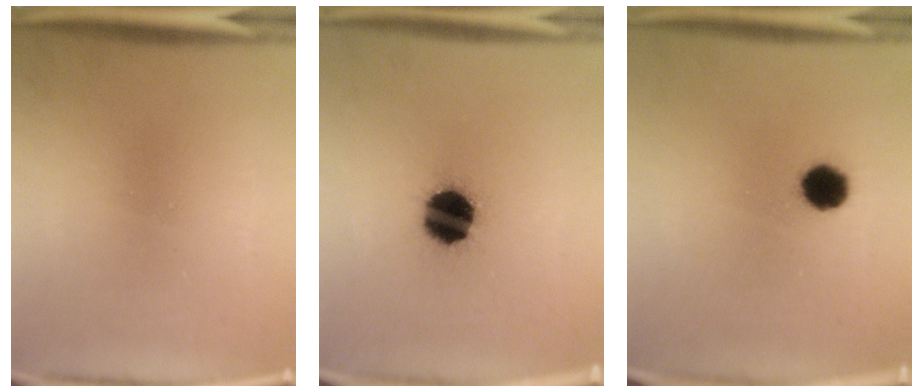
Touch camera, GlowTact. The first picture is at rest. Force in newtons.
{"total": 14.4}
{"total": 5.9}